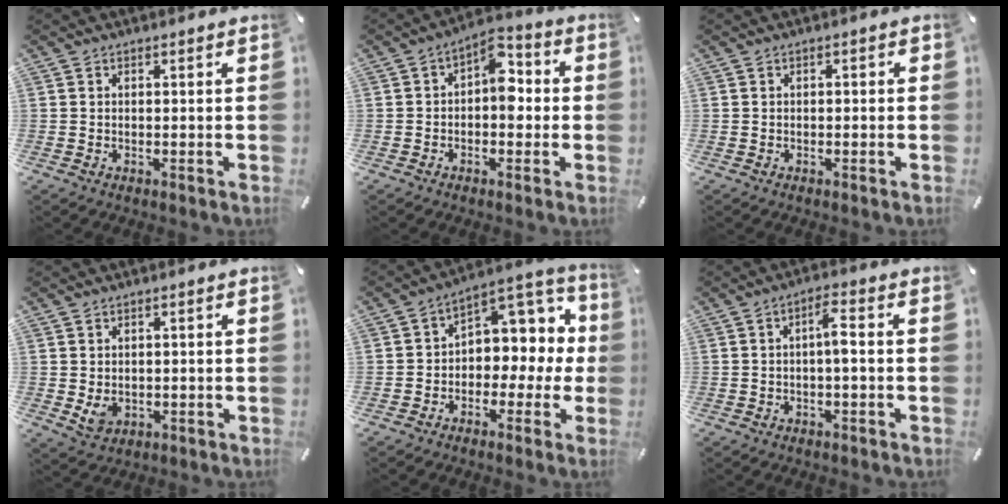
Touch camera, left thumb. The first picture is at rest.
{"total": 8.2, "force": [0.6, 5.1, 6.4], "torque": [-0.081, -0.003, 0.004]}
{"total": 0.7, "force": [-0.5, 0.4, 0.4], "torque": [-0.007, 0.001, -0.011]}
{"total": 3.6, "force": [0.1, 3.1, 1.9], "torque": [-0.031, -0.007, -0.001]}
{"total": 8.0, "force": [1.6, 6.7, 4.1], "torque": [-0.056, -0.015, 0.031]}
{"total": 4.7, "force": [-0.3, 1.4, 4.5], "torque": [-0.077, 0.011, -0.010]}